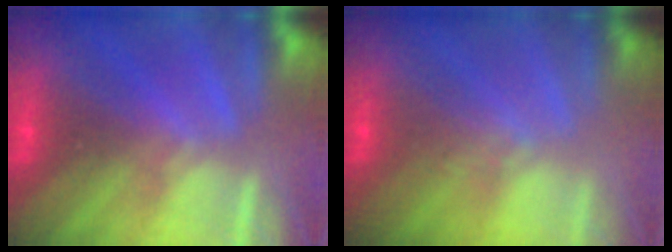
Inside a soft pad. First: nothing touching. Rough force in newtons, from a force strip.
{"total": 2.9}